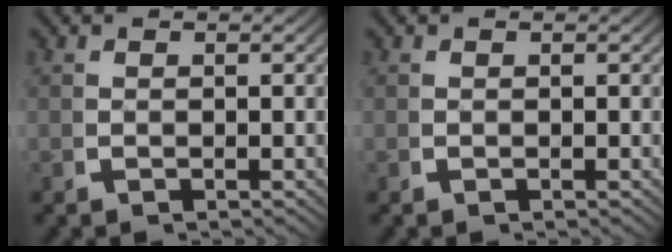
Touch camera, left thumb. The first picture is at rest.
{"total": 0.0}